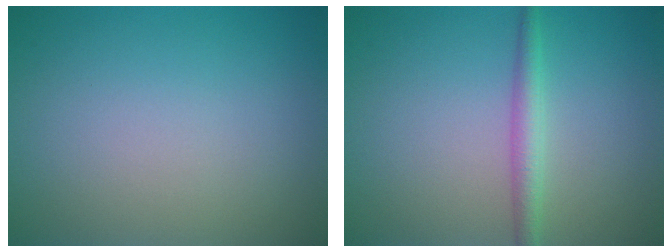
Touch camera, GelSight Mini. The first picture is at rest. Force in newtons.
{"total": 2.1, "press": 2.1, "slide": 0.0}